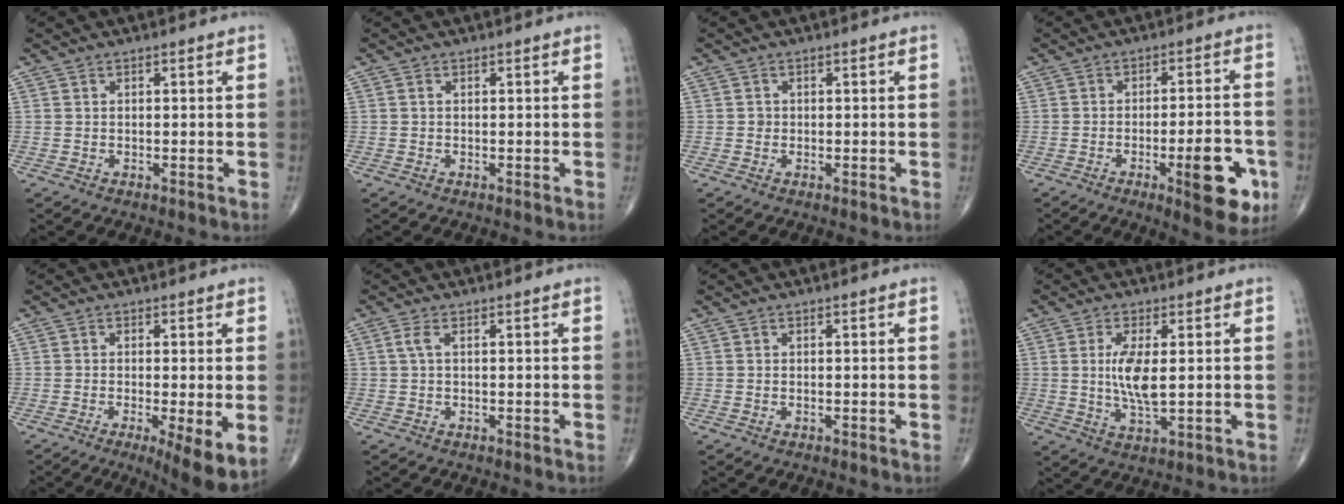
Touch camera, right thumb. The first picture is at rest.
{"total": 0.0}
{"total": 0.9, "force": [-0.1, 0.8, 0.2], "torque": [0.001, 0.002, -0.002]}
{"total": 12.3, "force": [-4.6, 3.7, 10.8], "torque": [-0.126, 0.018, -0.058]}
{"total": 8.3, "force": [-2.1, 1.8, 7.8], "torque": [-0.122, -0.022, -0.032]}
{"total": 1.6, "force": [0.3, 0.5, 1.5], "torque": [-0.045, 0.008, 0.009]}
{"total": 0.0}
{"total": 7.4, "force": [0.7, 2.5, 6.9], "torque": [-0.141, -0.018, 0.017]}